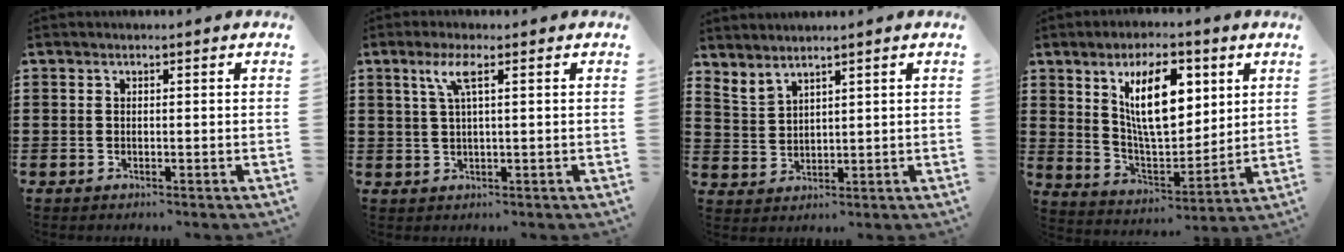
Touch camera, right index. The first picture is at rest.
{"total": 4.0, "force": [1.5, 0.4, 3.7], "torque": [-0.079, 0.006, 0.022]}
{"total": 2.5, "force": [2.5, 0.4, -0.1], "torque": [-0.007, -0.001, 0.049]}
{"total": 12.4, "force": [4.8, 5.4, 10.0], "torque": [-0.172, 0.003, 0.082]}